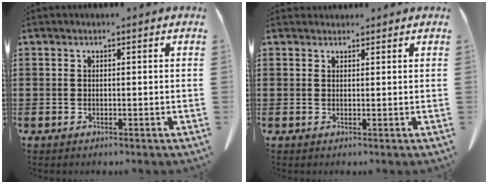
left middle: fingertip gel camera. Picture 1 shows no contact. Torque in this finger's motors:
{"motor_torque": [0.06, -0.02, 0.06, 0.03]}